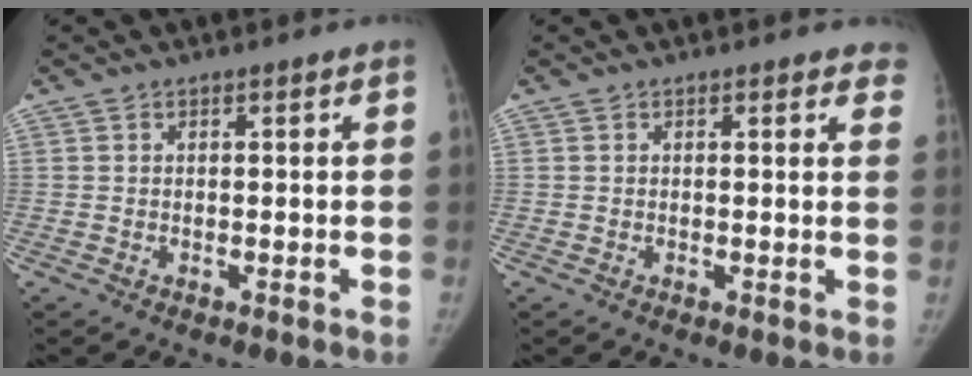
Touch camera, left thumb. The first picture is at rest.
{"total": 3.4, "force": [2.9, 1.3, 1.2], "torque": [0.015, -0.010, 0.014]}